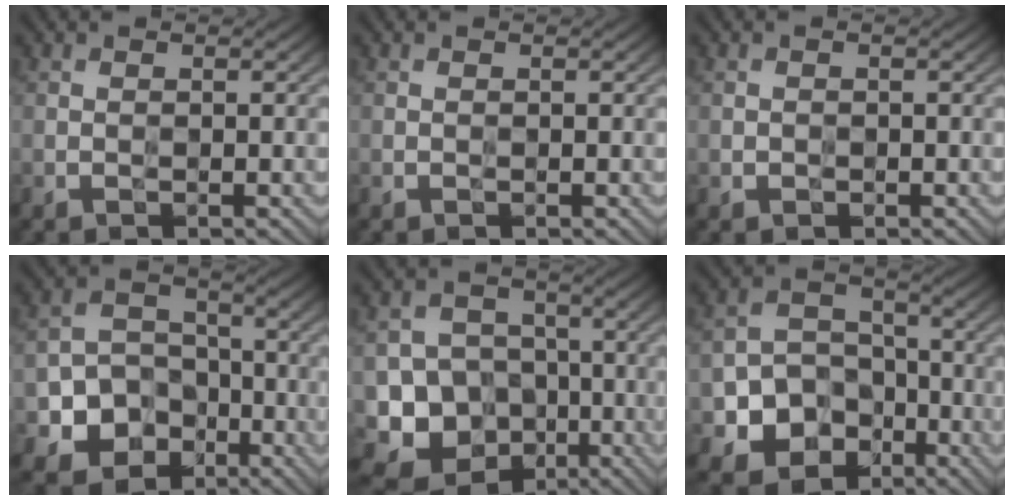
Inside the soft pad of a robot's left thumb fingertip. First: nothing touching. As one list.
[{"total": 0.0}, {"total": 0.6, "force": [-0.2, 0.5, 0.1], "torque": [0.003, -0.002, -0.006]}, {"total": 9.0, "force": [-3.8, 7.3, 3.6], "torque": [-0.080, -0.016, -0.088]}, {"total": 13.6, "force": [-5.6, 11.5, 4.5], "torque": [-0.117, -0.036, -0.111]}, {"total": 9.9, "force": [-4.4, 7.9, 4.2], "torque": [-0.094, -0.023, -0.093]}]